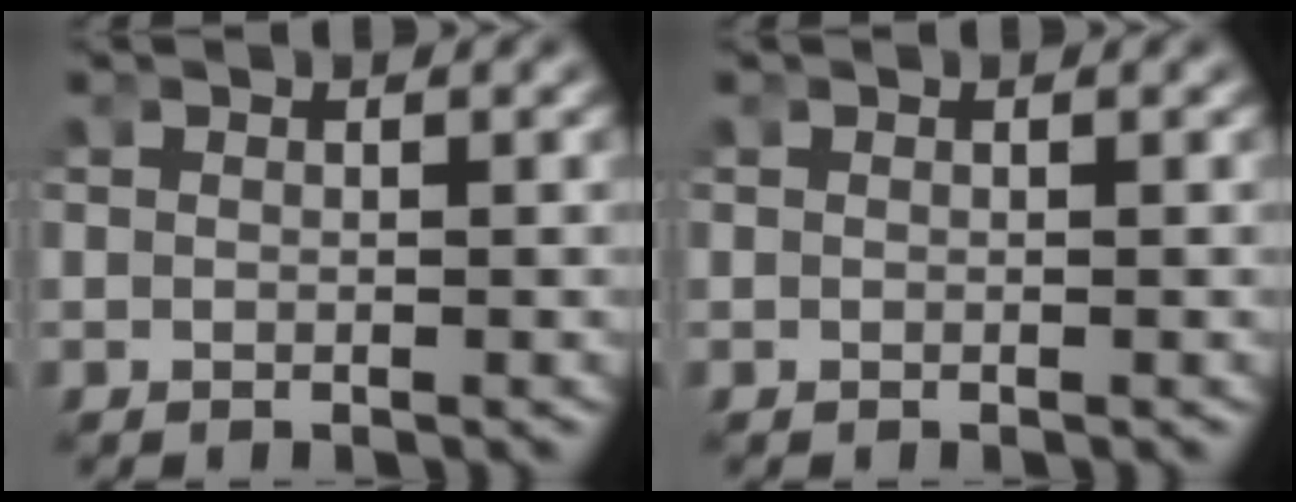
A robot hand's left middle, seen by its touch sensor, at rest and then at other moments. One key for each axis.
{"total": 0.0}